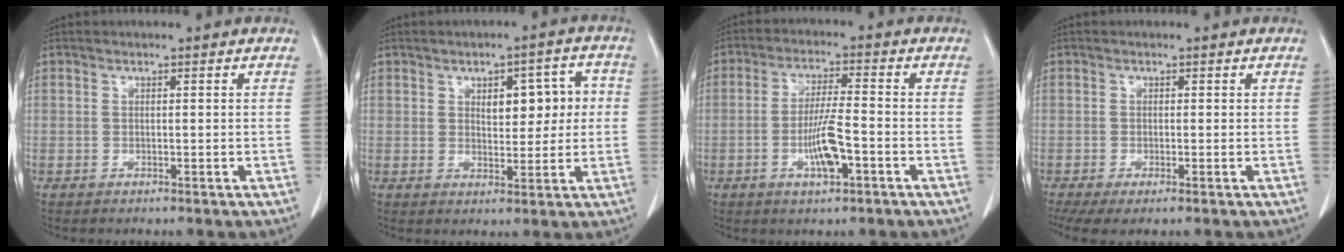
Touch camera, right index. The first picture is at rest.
{"total": 7.1, "force": [1.4, 3.4, 6.1], "torque": [-0.075, 0.022, 0.026]}
{"total": 6.8, "force": [-2.3, 1.0, 6.3], "torque": [-0.121, -0.002, -0.041]}
{"total": 4.1, "force": [-1.9, 1.6, 3.2], "torque": [-0.059, -0.011, -0.032]}